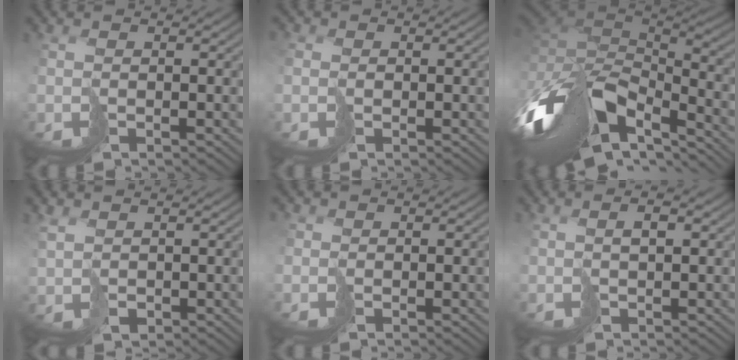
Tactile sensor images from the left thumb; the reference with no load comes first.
{"total": 1.3, "force": [-0.1, 1.2, 0.5], "torque": [-0.010, -0.001, -0.001]}
{"total": 15.6, "force": [-4.2, 8.4, 12.4], "torque": [-0.309, -0.015, -0.060]}
{"total": 1.9, "force": [1.5, 1.1, 0.3], "torque": [-0.015, 0.000, 0.035]}
{"total": 1.1, "force": [0.0, 1.1, 0.0], "torque": [-0.003, -0.004, 0.000]}
{"total": 1.6, "force": [0.8, 0.3, 1.4], "torque": [-0.023, 0.005, 0.018]}